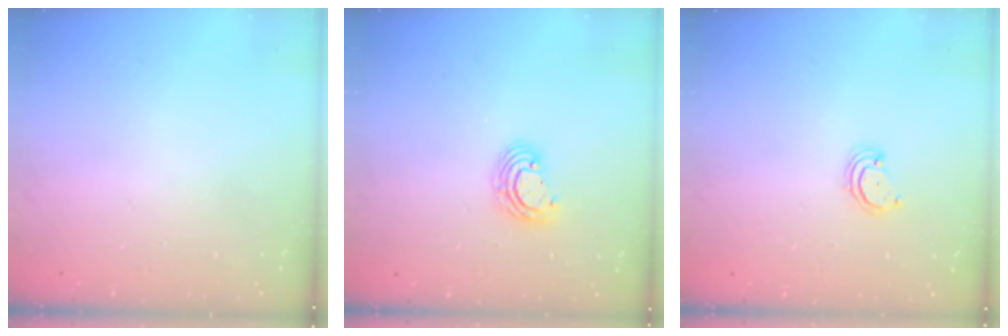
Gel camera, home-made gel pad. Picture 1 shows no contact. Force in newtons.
{"total": 6.0, "press": 6.0, "slide": 0.8}
{"total": 2.3, "press": 2.2, "slide": 0.2}